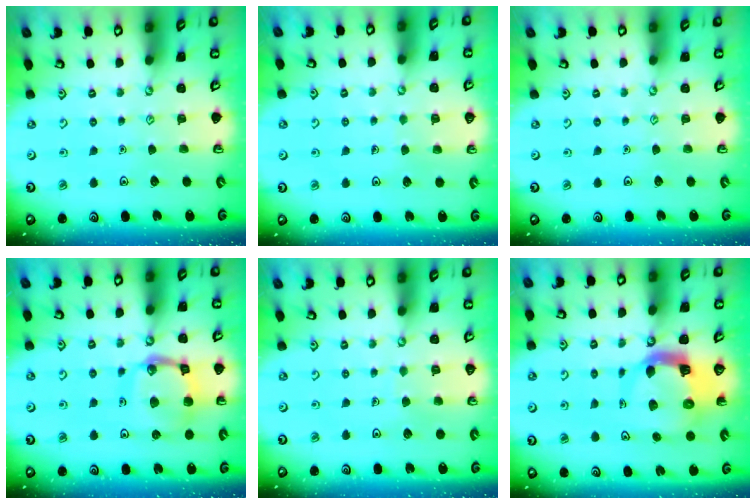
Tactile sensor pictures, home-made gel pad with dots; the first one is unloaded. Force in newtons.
{"total": 4.6, "press": 4.6, "slide": 0.4}
{"total": 0.0}
{"total": 14.3, "press": 14.2, "slide": 1.4}
{"total": 2.9, "press": 2.9, "slide": 0.2}
{"total": 8.4, "press": 8.3, "slide": 1.1}